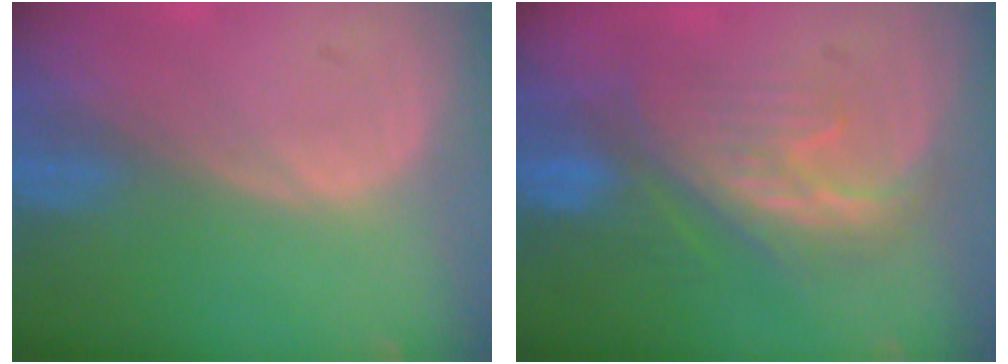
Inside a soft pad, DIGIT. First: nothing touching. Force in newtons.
{"total": 8.3, "press": 8.1, "slide": 1.9}